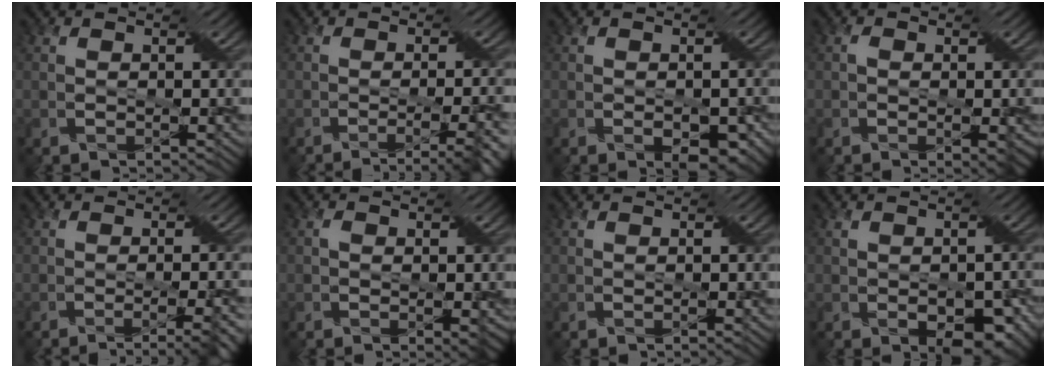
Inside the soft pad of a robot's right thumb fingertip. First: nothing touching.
{"total": 6.1, "force": [-3.7, 0.7, 4.8], "torque": [-0.071, -0.002, -0.049]}
{"total": 4.3, "force": [-1.6, 2.6, 2.9], "torque": [-0.032, -0.016, -0.013]}
{"total": 4.0, "force": [-1.0, 2.1, 3.2], "torque": [-0.042, -0.007, -0.014]}
{"total": 5.4, "force": [-3.2, 0.6, 4.3], "torque": [-0.059, -0.005, -0.041]}
{"total": 3.7, "force": [-0.7, 2.0, 3.0], "torque": [-0.038, -0.007, -0.010]}
{"total": 0.0}
{"total": 5.9, "force": [-1.9, 3.7, 4.2], "torque": [-0.064, -0.023, -0.017]}